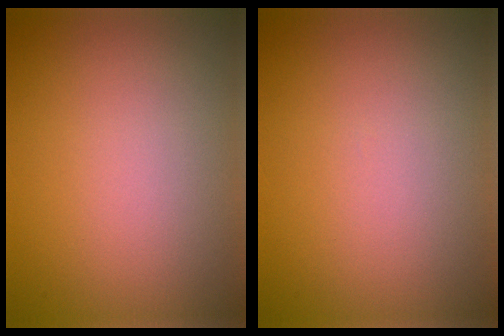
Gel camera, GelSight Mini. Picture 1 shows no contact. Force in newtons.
{"total": 0.0}